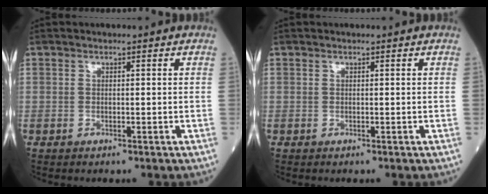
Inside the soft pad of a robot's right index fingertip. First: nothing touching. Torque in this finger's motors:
{"motor_torque": [0.00, 0.00, 0.00, 0.01]}